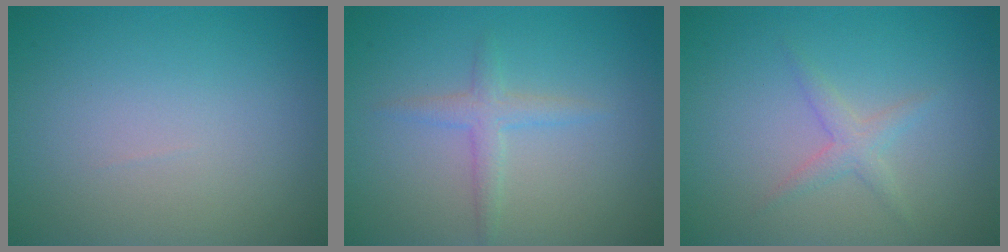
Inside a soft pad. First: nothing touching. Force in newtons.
{"total": 1.9, "press": 1.9, "slide": 0.1}
{"total": 1.6, "press": 1.6, "slide": 0.1}